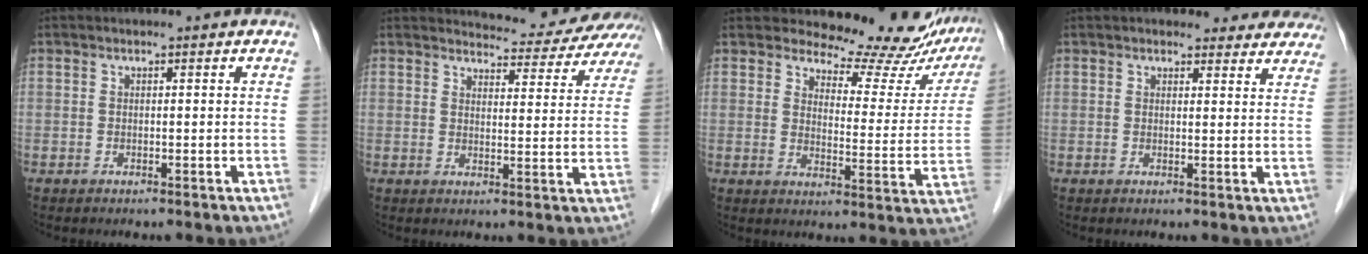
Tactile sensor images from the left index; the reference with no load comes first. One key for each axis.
{"total": 9.8, "fx": 9.8, "fy": 1.0, "fz": 0.8, "tx": -0.007, "ty": -0.023, "tz": 0.104}
{"total": 18.5, "fx": 17.7, "fy": 4.2, "fz": 3.6, "tx": -0.018, "ty": -0.081, "tz": 0.186}
{"total": 8.6, "fx": 7.9, "fy": 2.9, "fz": 1.5, "tx": 0.019, "ty": -0.001, "tz": 0.065}